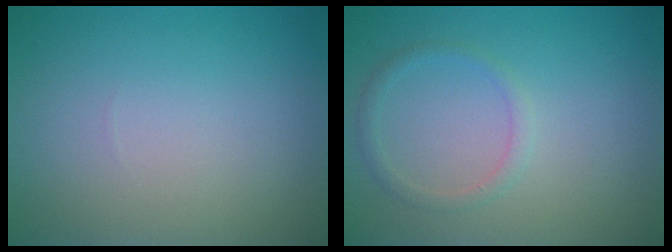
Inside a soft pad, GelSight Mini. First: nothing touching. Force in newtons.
{"total": 1.3, "press": 1.3, "slide": 0.0}